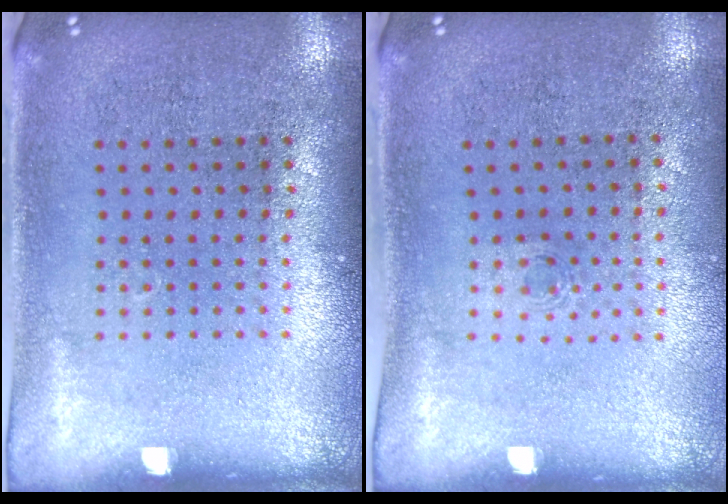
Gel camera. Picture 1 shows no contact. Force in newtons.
{"total": 0.5, "press": 0.3, "slide": 0.4}